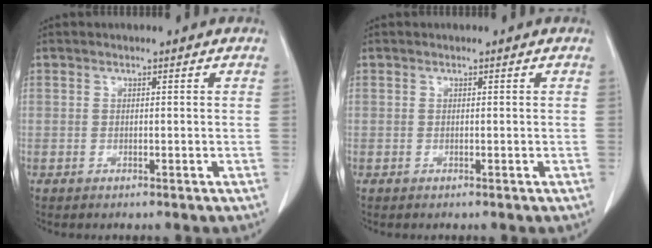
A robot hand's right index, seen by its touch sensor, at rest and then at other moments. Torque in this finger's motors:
{"motor_torque": [0.00, 0.00, 0.00, 0.00]}